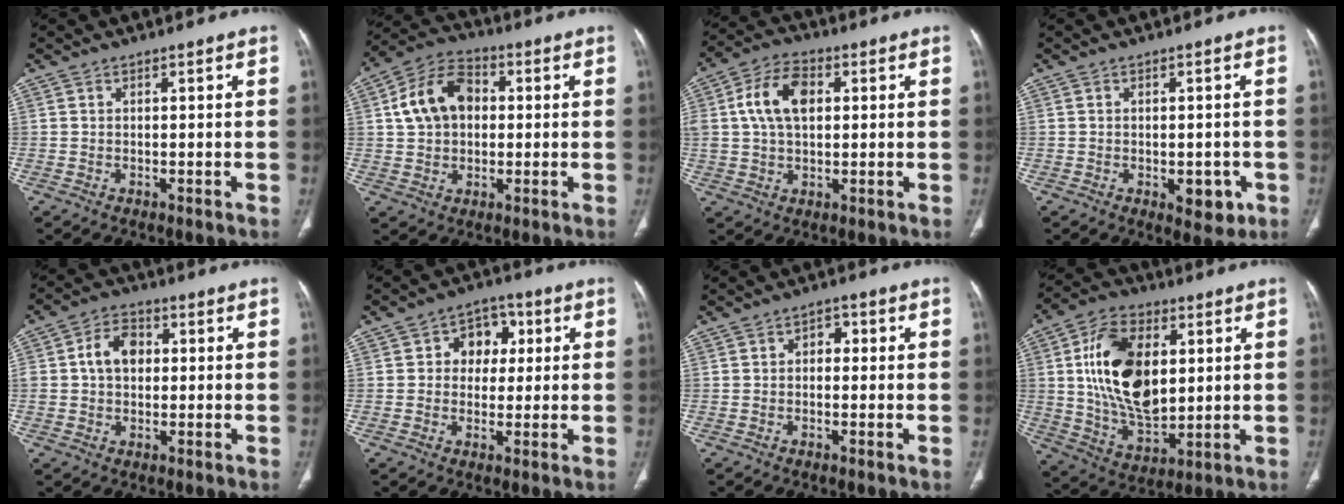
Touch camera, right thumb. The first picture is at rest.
{"total": 12.0, "force": [1.8, 8.8, 8.1], "torque": [-0.129, 0.020, 0.023]}
{"total": 10.4, "force": [2.2, 6.5, 7.8], "torque": [-0.139, 0.014, 0.037]}
{"total": 5.2, "force": [-1.7, 2.9, 3.9], "torque": [-0.029, 0.002, -0.013]}
{"total": 7.2, "force": [0.9, 5.2, 4.9], "torque": [-0.069, 0.014, 0.013]}
{"total": 7.4, "force": [1.5, 6.0, 4.2], "torque": [-0.014, 0.008, 0.017]}
{"total": 2.7, "force": [0.3, 2.0, 1.8], "torque": [-0.011, 0.010, -0.003]}
{"total": 19.1, "force": [3.6, 11.3, 14.9], "torque": [-0.242, -0.012, 0.072]}